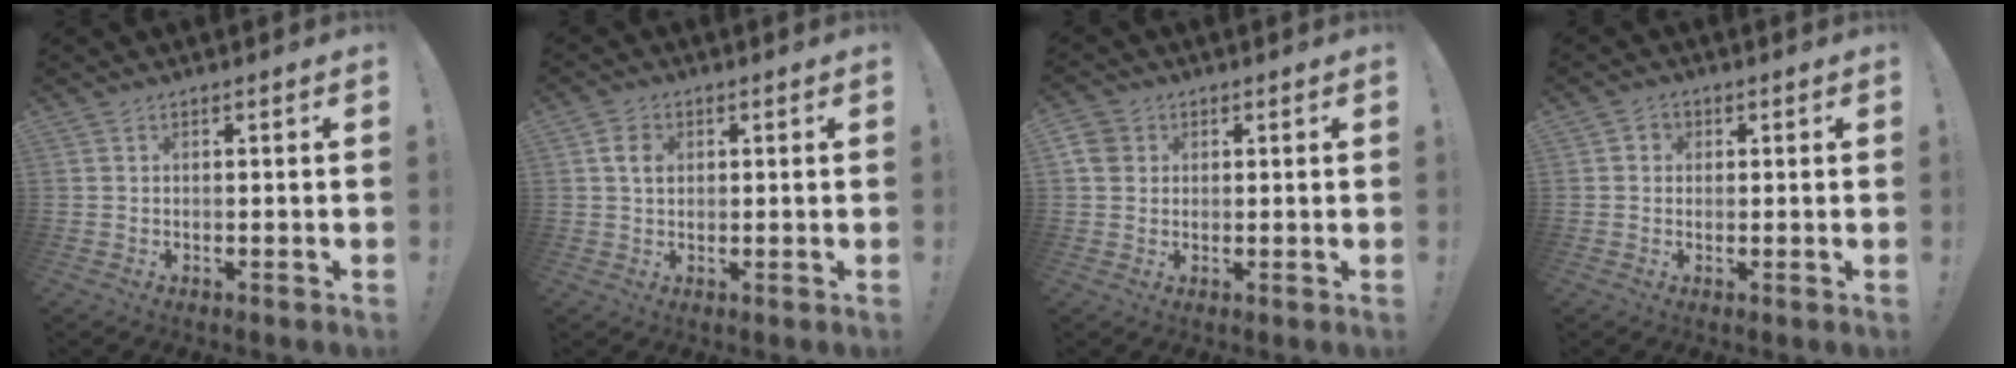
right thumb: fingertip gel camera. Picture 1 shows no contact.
{"total": 4.7, "force": [1.1, 3.5, 3.0], "torque": [-0.048, 0.008, 0.020]}
{"total": 4.7, "force": [1.4, 4.2, 1.7], "torque": [-0.026, 0.006, 0.028]}
{"total": 2.4, "force": [-0.1, 2.2, 0.9], "torque": [-0.012, 0.005, -0.002]}